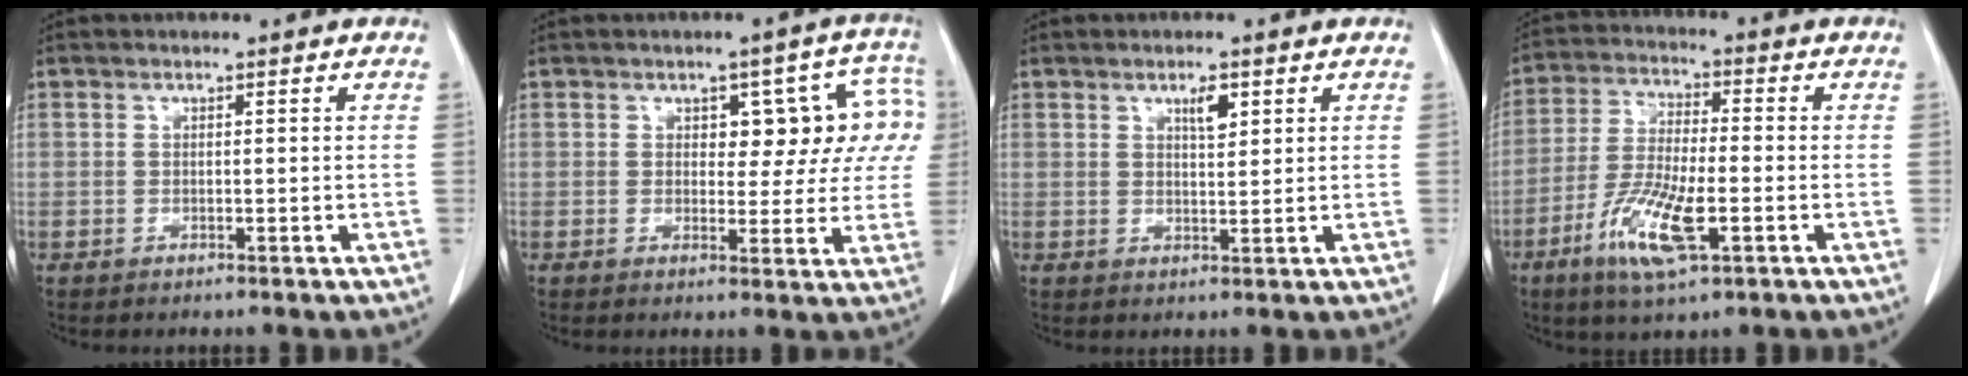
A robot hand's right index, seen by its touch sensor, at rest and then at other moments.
{"total": 8.8, "force": [2.0, 4.8, 7.1], "torque": [-0.059, 0.034, 0.024]}
{"total": 2.7, "force": [1.5, 0.6, 2.2], "torque": [-0.037, -0.003, 0.026]}
{"total": 10.9, "force": [-4.4, 2.4, 9.7], "torque": [-0.197, -0.014, -0.082]}